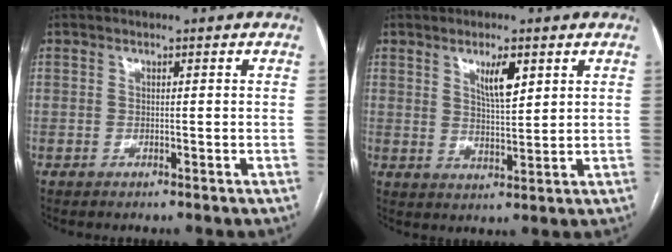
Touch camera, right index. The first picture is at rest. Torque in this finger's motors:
{"motor_torque": [0.24, 0.03, 0.28, 0.05]}